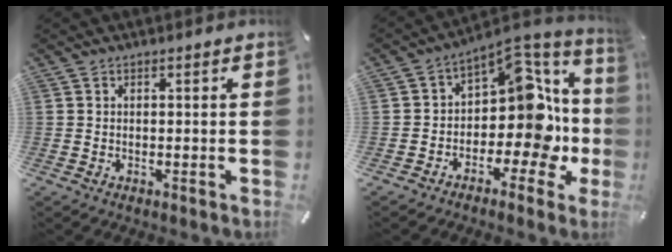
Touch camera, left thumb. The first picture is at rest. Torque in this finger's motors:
{"motor_torque": [1.63, 1.85, 0.74, -0.09, 0.07]}